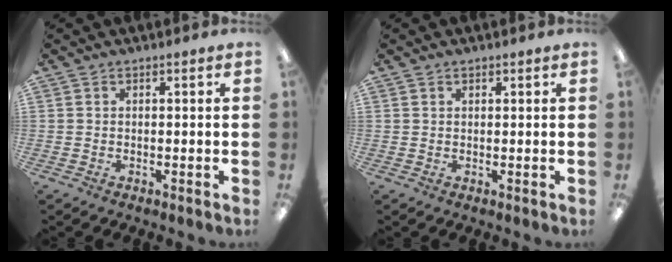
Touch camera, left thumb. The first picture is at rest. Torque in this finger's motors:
{"motor_torque": [-0.03, -0.04, 0.14, 0.38, -0.07]}